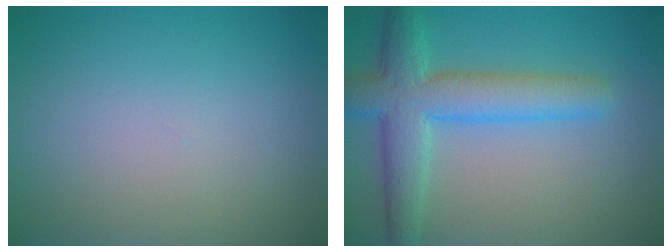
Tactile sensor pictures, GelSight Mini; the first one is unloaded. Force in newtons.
{"total": 6.1, "press": 6.1, "slide": 0.1}